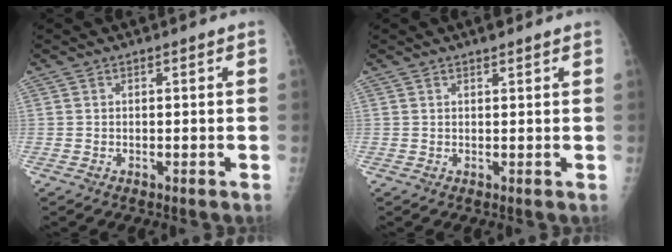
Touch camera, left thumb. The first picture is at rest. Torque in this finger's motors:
{"motor_torque": [0.18, -0.41, 0.22, -0.15, 0.00]}